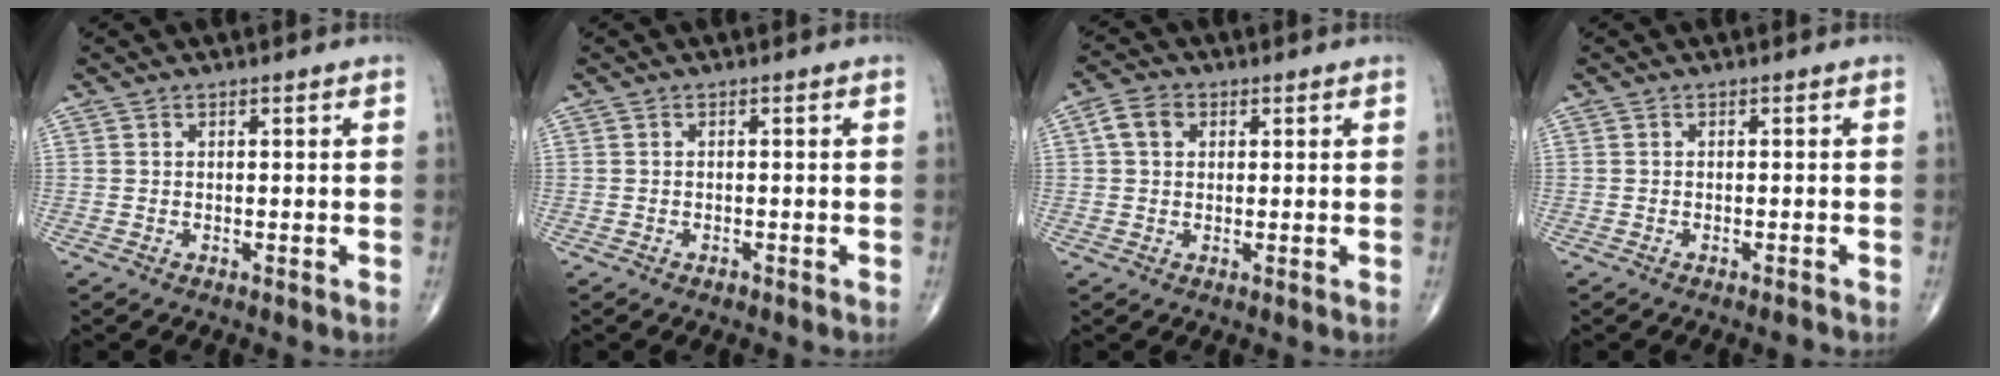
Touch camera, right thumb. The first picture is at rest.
{"total": 0.7, "force": [-0.5, 0.3, 0.3], "torque": [-0.004, 0.001, -0.009]}
{"total": 4.5, "force": [1.2, 3.4, 2.7], "torque": [-0.046, 0.010, 0.018]}
{"total": 0.9, "force": [-0.8, 0.0, 0.4], "torque": [-0.013, 0.005, -0.012]}